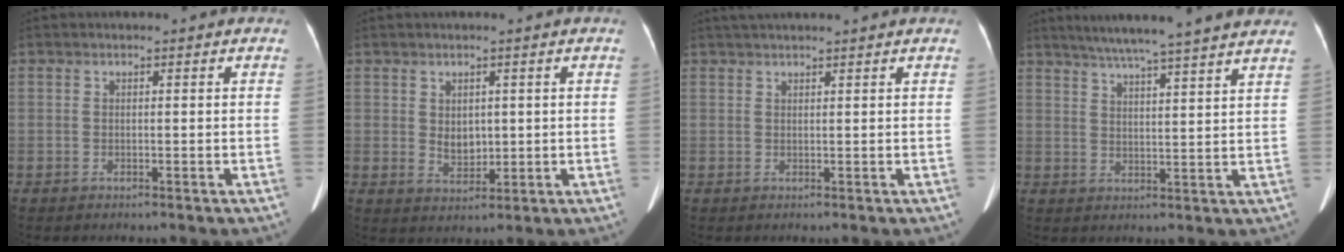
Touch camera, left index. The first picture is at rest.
{"total": 3.1, "force": [0.6, 2.3, 2.0], "torque": [-0.040, -0.002, 0.022]}
{"total": 5.8, "force": [5.2, -0.2, 2.7], "torque": [-0.038, 0.036, 0.075]}
{"total": 17.0, "force": [14.6, -0.3, 8.7], "torque": [-0.138, 0.016, 0.191]}